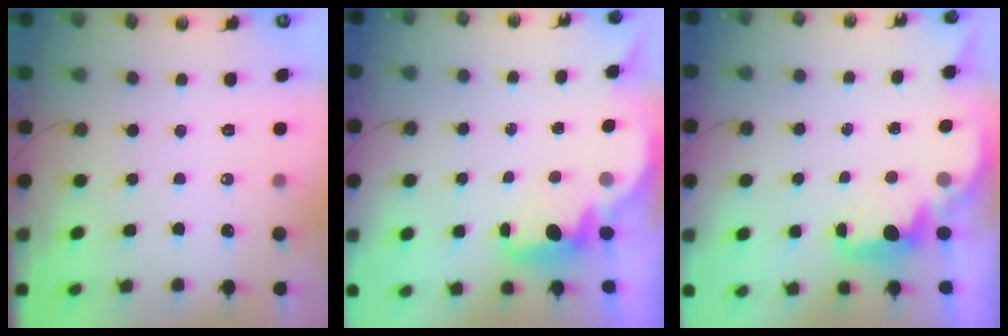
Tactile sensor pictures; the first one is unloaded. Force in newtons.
{"total": 2.3, "press": 2.2, "slide": 0.6}
{"total": 2.1, "press": 2.0, "slide": 0.6}